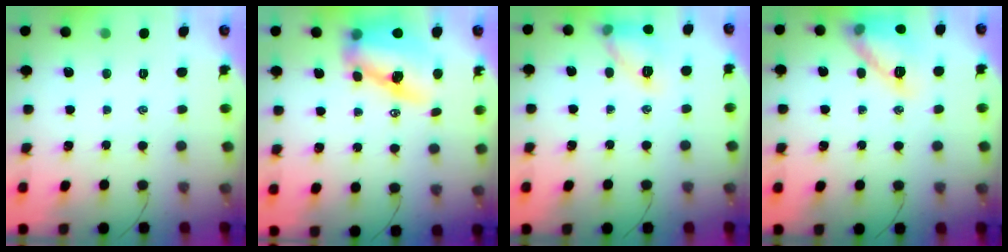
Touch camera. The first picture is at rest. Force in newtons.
{"total": 12.8, "press": 12.4, "slide": 3.5}
{"total": 11.3, "press": 11.3, "slide": 0.4}
{"total": 13.7, "press": 13.7, "slide": 0.6}